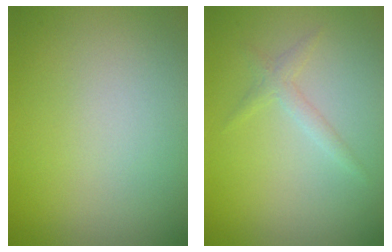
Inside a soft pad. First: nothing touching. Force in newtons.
{"total": 1.4, "press": 1.4, "slide": 0.1}